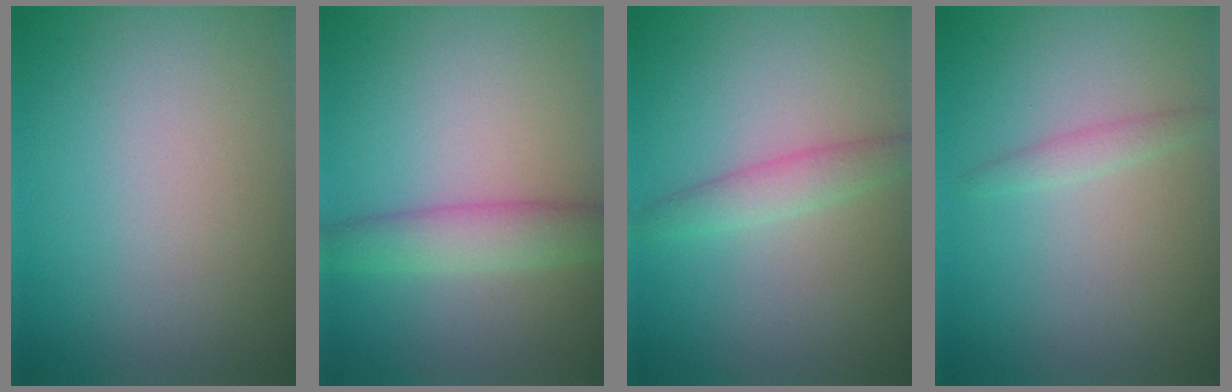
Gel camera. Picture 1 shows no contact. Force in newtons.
{"total": 3.5, "press": 3.5, "slide": 0.1}
{"total": 2.2, "press": 2.2, "slide": 0.2}
{"total": 1.2, "press": 1.2, "slide": 0.0}